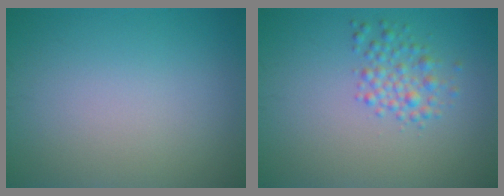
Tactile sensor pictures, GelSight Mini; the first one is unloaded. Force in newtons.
{"total": 2.3, "press": 2.3, "slide": 0.0}